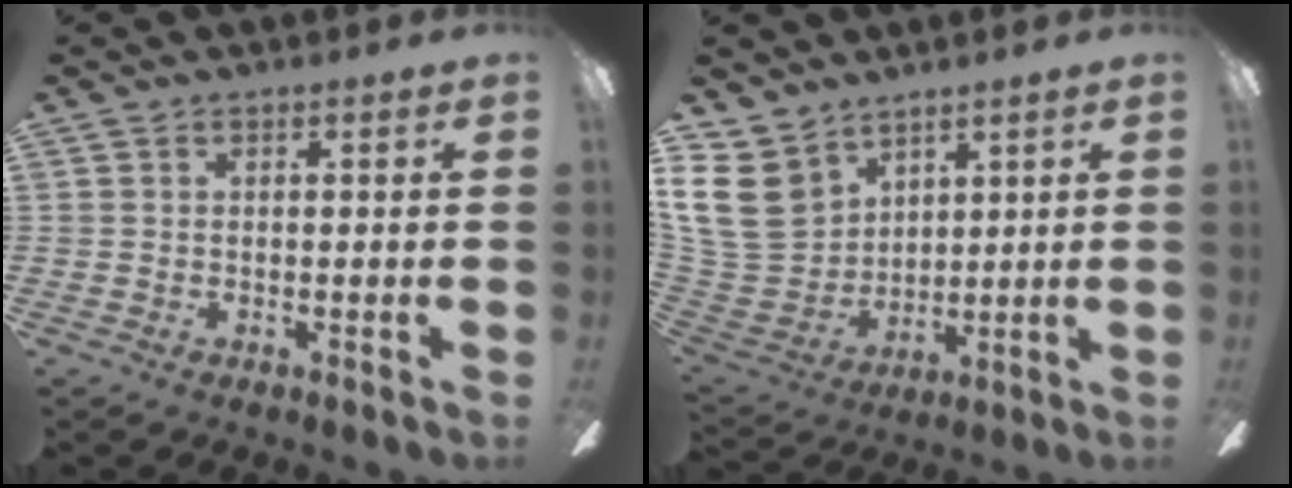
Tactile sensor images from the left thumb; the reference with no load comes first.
{"total": 13.9, "force": [7.3, 10.3, 5.8], "torque": [-0.152, -0.028, 0.147]}